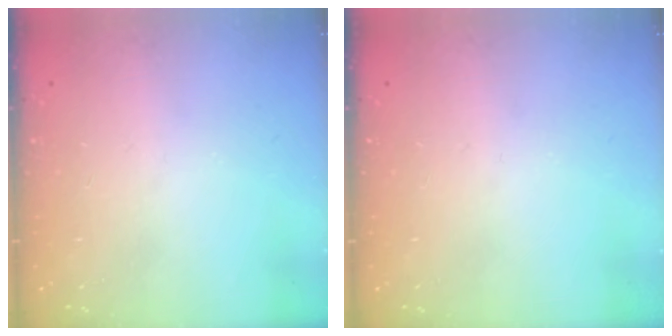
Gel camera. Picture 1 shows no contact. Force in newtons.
{"total": 0.0}